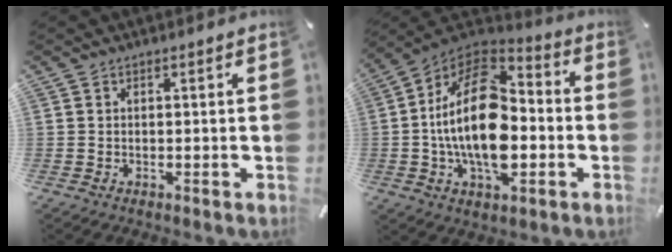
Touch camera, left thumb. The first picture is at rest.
{"total": 21.6, "force": [-2.8, 13.0, 17.0], "torque": [-0.324, 0.005, -0.052]}